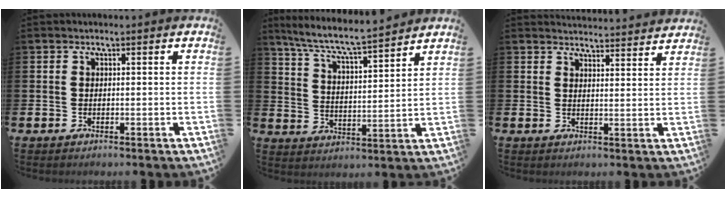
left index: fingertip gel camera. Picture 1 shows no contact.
{"total": 7.4, "force": [6.9, 0.2, 2.7], "torque": [-0.081, -0.048, 0.118]}
{"total": 3.7, "force": [3.7, 0.0, -0.1], "torque": [-0.002, -0.027, 0.066]}